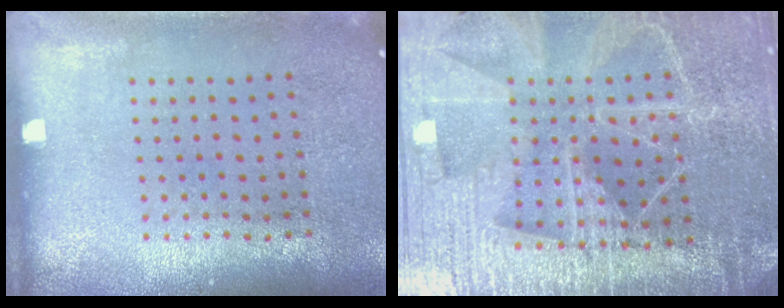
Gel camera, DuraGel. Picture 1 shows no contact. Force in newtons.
{"total": 5.4, "press": 4.8, "slide": 2.5}